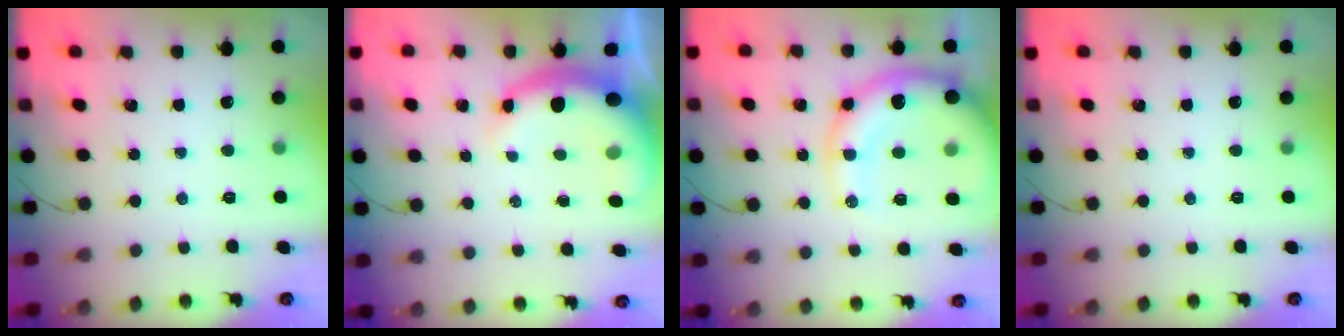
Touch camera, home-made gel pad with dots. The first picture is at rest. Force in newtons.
{"total": 8.9, "press": 8.7, "slide": 1.8}
{"total": 17.5, "press": 17.1, "slide": 3.8}
{"total": 0.0}